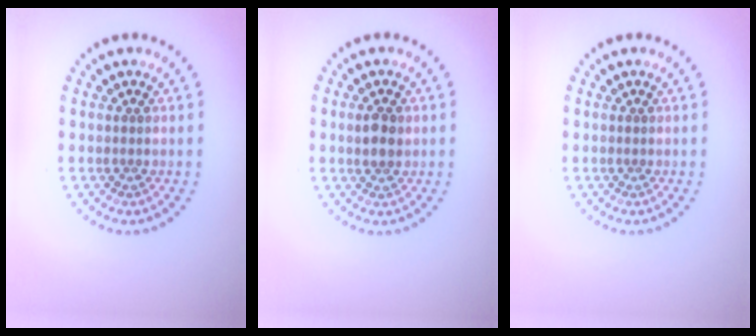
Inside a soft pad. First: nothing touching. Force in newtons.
{"total": 2.0, "press": 1.9, "slide": 0.4}
{"total": 0.0}